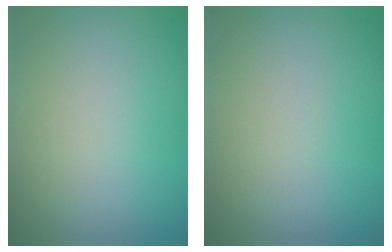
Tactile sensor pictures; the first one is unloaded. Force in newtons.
{"total": 0.0}